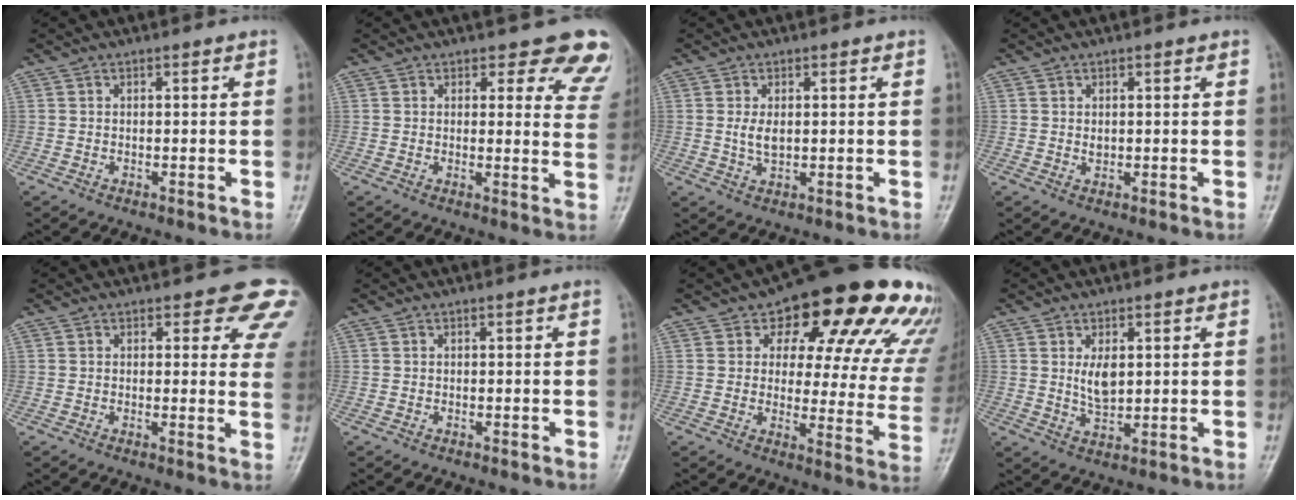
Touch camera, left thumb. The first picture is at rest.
{"total": 10.8, "force": [9.5, 4.6, 2.3], "torque": [0.038, -0.057, 0.069]}
{"total": 3.2, "force": [0.4, 1.8, 2.6], "torque": [-0.048, -0.008, 0.010]}
{"total": 1.2, "force": [0.3, 0.8, 0.8], "torque": [-0.009, -0.003, 0.007]}
{"total": 8.9, "force": [6.3, 4.0, 4.8], "torque": [-0.005, -0.028, 0.050]}
{"total": 0.0}
{"total": 24.1, "force": [13.5, 11.6, 16.3], "torque": [-0.166, -0.031, 0.160]}
{"total": 4.8, "force": [1.2, 2.7, 3.8], "torque": [-0.055, -0.014, 0.027]}